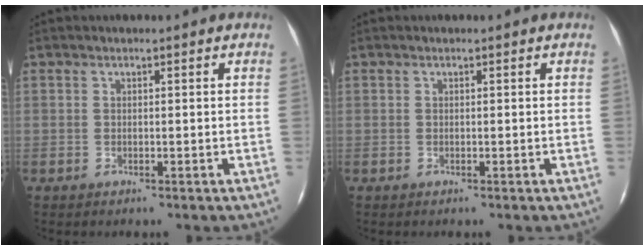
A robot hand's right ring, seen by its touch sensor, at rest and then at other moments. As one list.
[{"total": 0.0}]